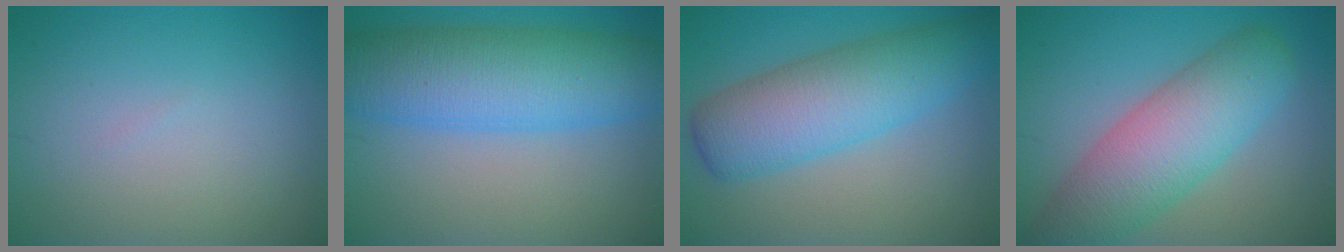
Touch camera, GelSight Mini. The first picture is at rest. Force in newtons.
{"total": 9.9, "press": 9.9, "slide": 0.3}
{"total": 8.0, "press": 8.0, "slide": 0.2}
{"total": 8.3, "press": 8.3, "slide": 0.4}